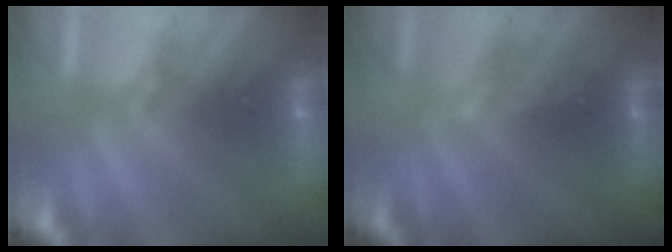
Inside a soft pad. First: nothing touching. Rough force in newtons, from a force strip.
{"total": 2.9}